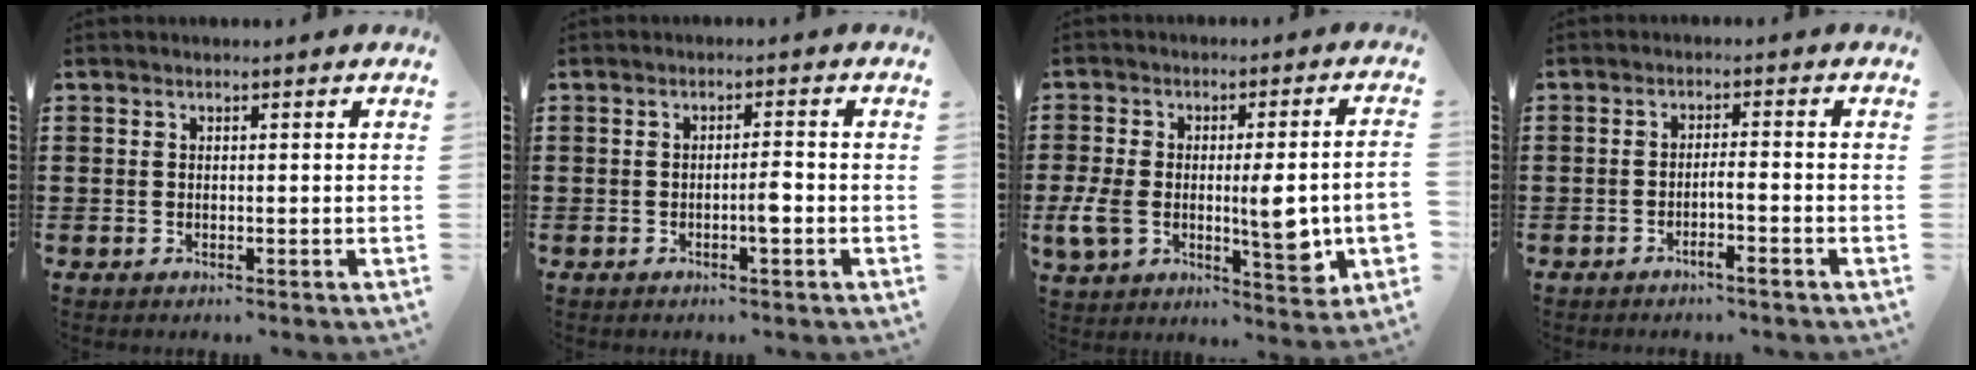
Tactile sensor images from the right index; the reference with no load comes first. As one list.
[{"total": 2.6, "force": [-0.8, 0.4, 2.5], "torque": [-0.044, 0.003, -0.016]}, {"total": 10.2, "force": [-2.0, 4.1, 9.1], "torque": [-0.161, -0.008, -0.037]}, {"total": 2.2, "force": [-1.6, -0.2, 1.4], "torque": [-0.026, -0.002, -0.032]}]